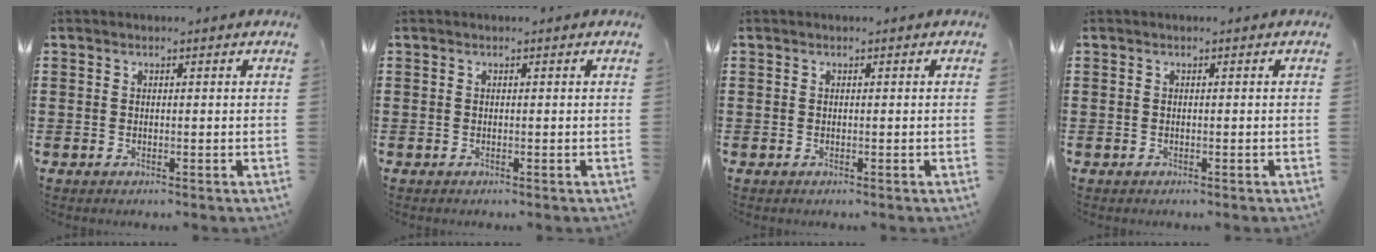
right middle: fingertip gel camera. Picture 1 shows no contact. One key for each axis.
{"total": 0.0}
{"total": 0.0}
{"total": 0.0}